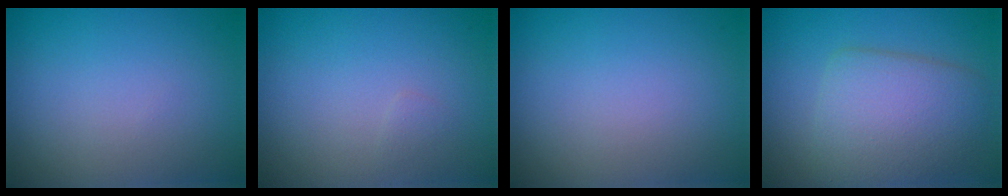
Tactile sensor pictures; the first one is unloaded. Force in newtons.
{"total": 0.5, "press": 0.5, "slide": 0.0}
{"total": 0.0}
{"total": 6.0, "press": 6.0, "slide": 0.3}